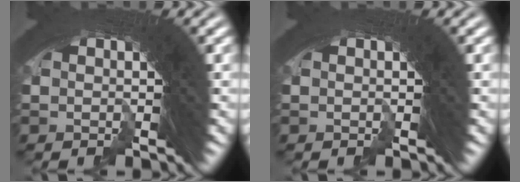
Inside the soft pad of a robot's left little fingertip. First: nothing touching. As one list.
[{"total": 0.0}]